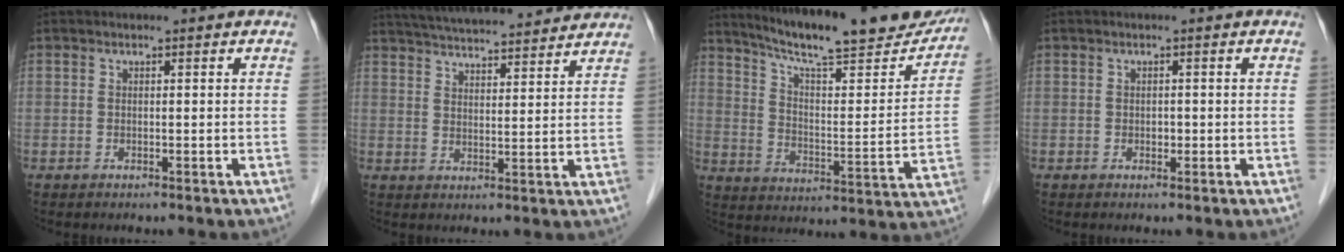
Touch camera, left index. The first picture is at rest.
{"total": 19.6, "force": [18.0, 2.5, 7.6], "torque": [-0.127, 0.036, 0.254]}
{"total": 23.5, "force": [20.8, 3.3, 10.6], "torque": [-0.161, -0.032, 0.287]}
{"total": 0.7, "force": [-0.3, 0.5, 0.4], "torque": [-0.007, 0.000, -0.005]}